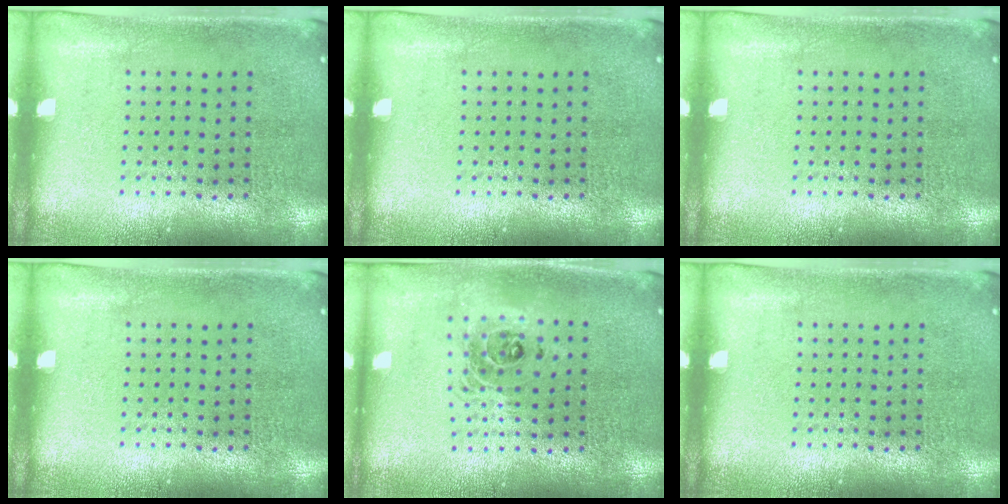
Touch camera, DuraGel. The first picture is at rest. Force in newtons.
{"total": 0.0}
{"total": 0.0}
{"total": 0.0}
{"total": 1.7, "press": 1.4, "slide": 1.0}
{"total": 0.0}